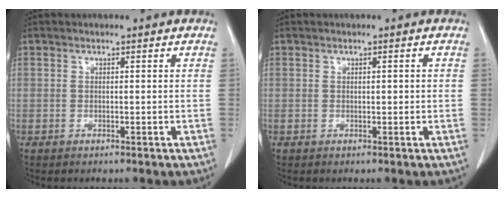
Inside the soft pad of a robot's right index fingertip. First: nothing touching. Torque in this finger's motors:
{"motor_torque": [-0.15, 0.12, -0.07, -0.01]}